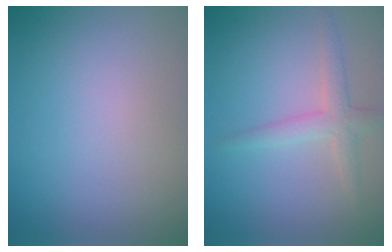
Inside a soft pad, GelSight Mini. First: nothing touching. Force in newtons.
{"total": 2.4, "press": 2.4, "slide": 0.1}